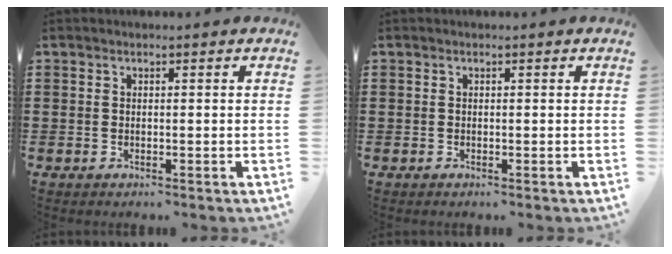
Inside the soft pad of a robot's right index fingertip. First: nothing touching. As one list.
[{"total": 0.0}]